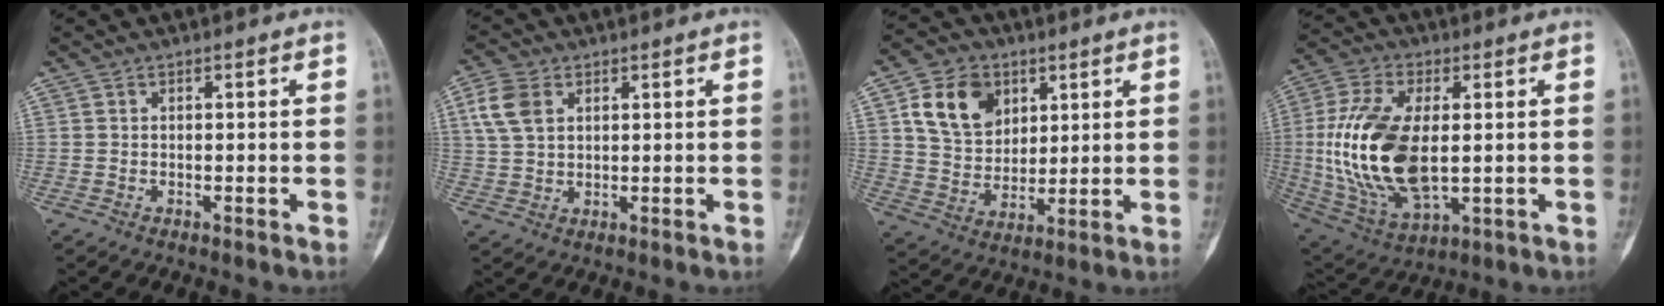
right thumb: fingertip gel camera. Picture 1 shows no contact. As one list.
[{"total": 7.1, "force": [2.6, 4.7, 4.6], "torque": [-0.095, 0.001, 0.054]}, {"total": 12.7, "force": [5.1, 9.5, 6.7], "torque": [-0.086, -0.016, 0.096]}, {"total": 20.7, "force": [0.3, 10.7, 17.7], "torque": [-0.369, -0.011, 0.018]}]